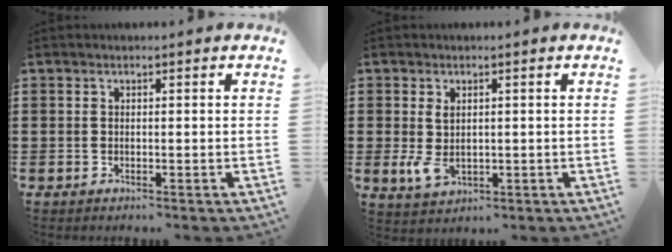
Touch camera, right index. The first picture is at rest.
{"total": 3.5, "force": [0.0, 2.1, 2.9], "torque": [-0.072, -0.004, -0.002]}